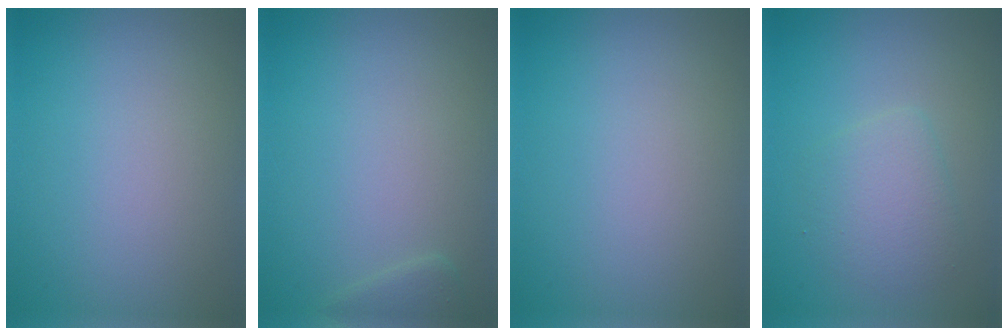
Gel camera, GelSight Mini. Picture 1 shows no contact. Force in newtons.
{"total": 1.2, "press": 1.2, "slide": 0.1}
{"total": 0.0}
{"total": 2.8, "press": 2.8, "slide": 0.1}